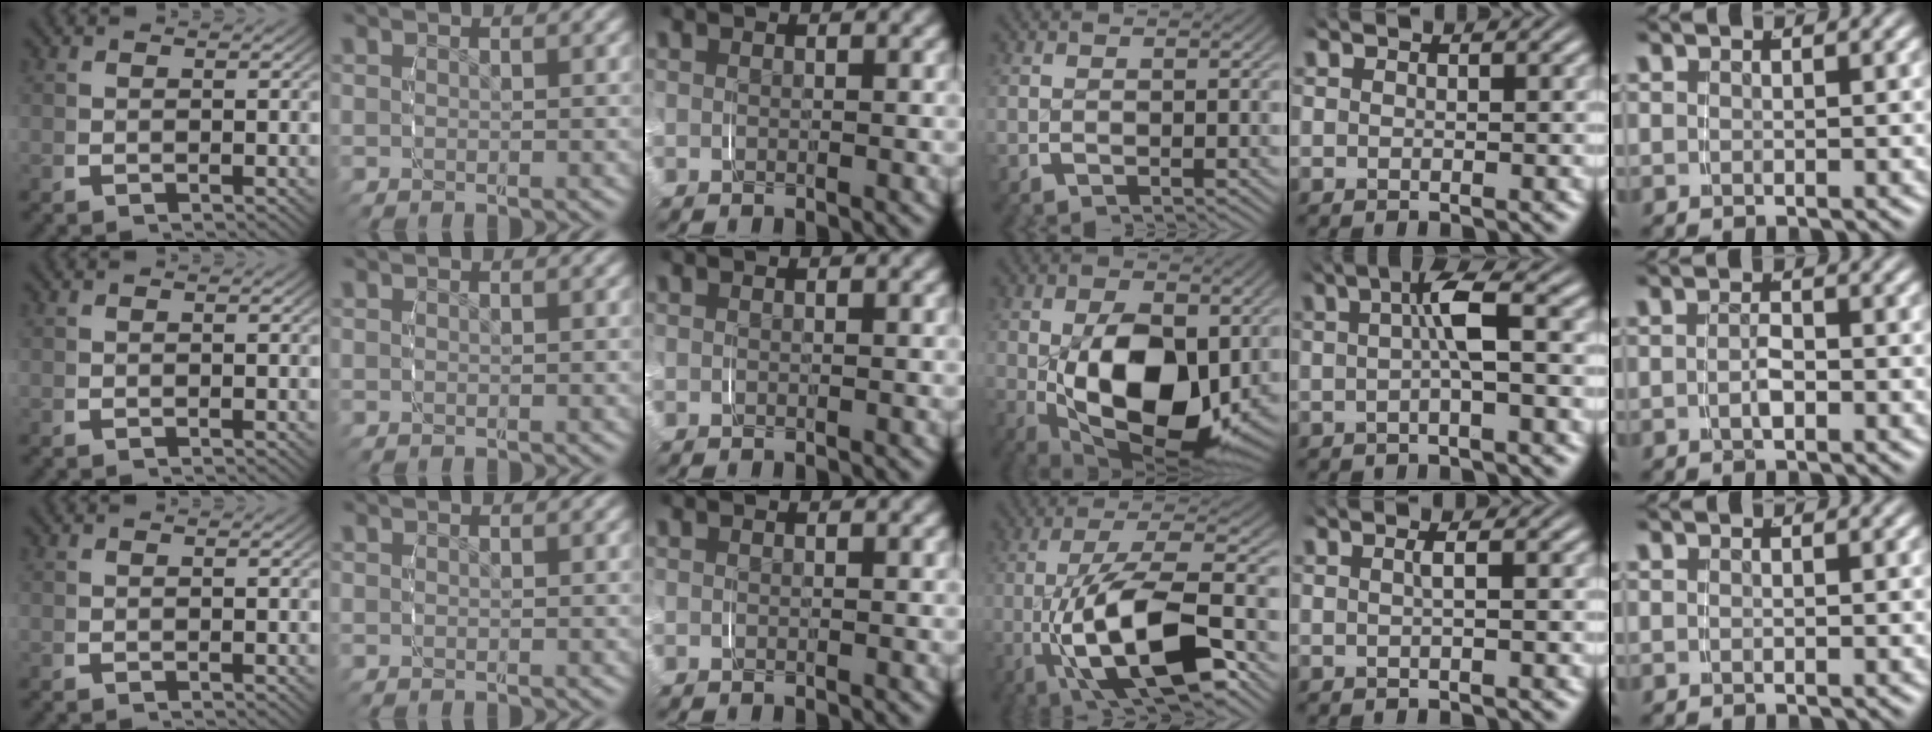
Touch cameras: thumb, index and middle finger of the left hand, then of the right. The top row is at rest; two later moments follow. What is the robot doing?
{"motion": "grasp_and_lifting", "object": "jar lid"}